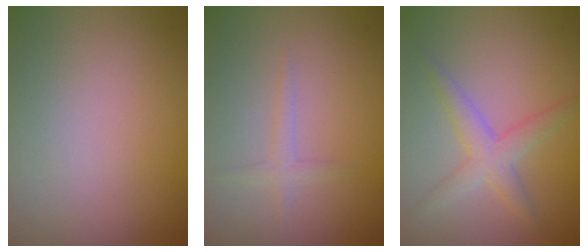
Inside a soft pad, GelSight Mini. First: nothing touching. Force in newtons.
{"total": 1.1, "press": 1.1, "slide": 0.1}
{"total": 2.8, "press": 2.8, "slide": 0.2}